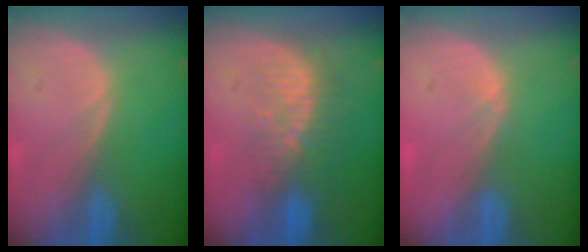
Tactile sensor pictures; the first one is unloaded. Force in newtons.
{"total": 8.1, "press": 7.0, "slide": 4.0}
{"total": 0.7, "press": 0.7, "slide": 0.3}